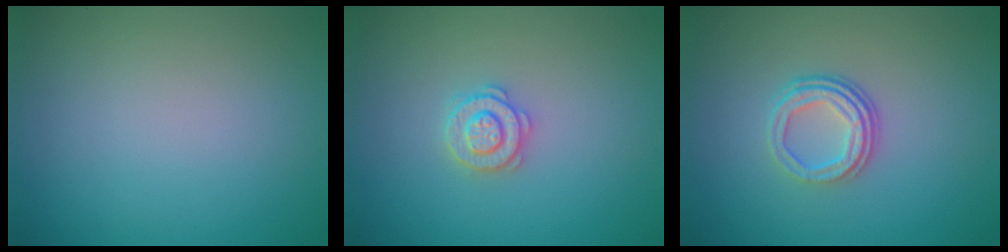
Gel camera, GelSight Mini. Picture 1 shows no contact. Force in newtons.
{"total": 2.6, "press": 2.5, "slide": 0.5}
{"total": 3.5, "press": 2.5, "slide": 2.5}